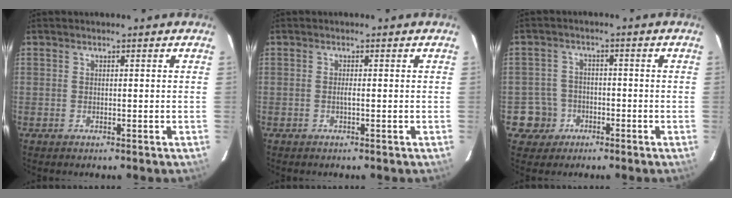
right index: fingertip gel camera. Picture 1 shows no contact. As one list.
[{"total": 0.9, "force": [-0.2, -0.1, 0.8], "torque": [-0.015, 0.001, -0.005]}, {"total": 5.3, "force": [-2.4, 4.8, 0.0], "torque": [-0.011, 0.019, -0.041]}]